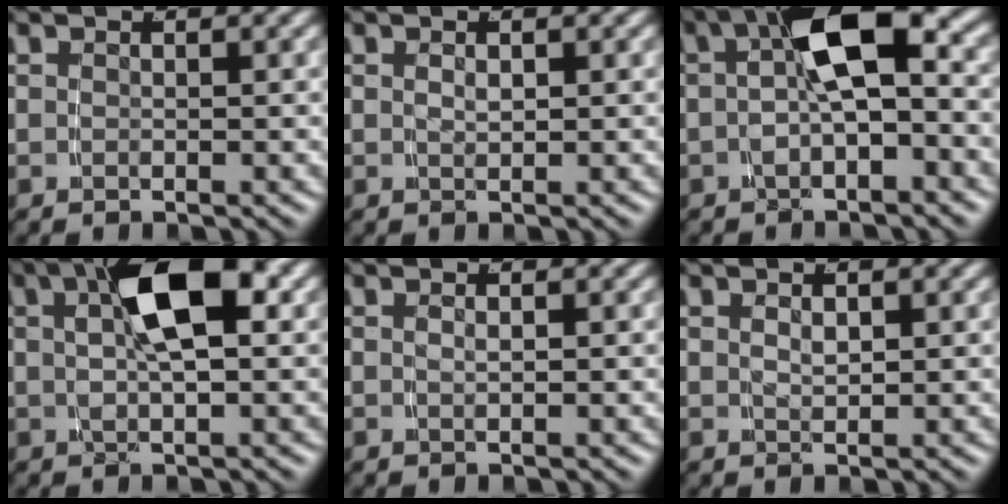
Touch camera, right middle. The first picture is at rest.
{"total": 0.8, "force": [0.1, -0.3, 0.7], "torque": [-0.006, -0.002, 0.008]}
{"total": 6.9, "force": [-0.3, 2.7, 6.3], "torque": [-0.099, 0.010, -0.005]}
{"total": 8.3, "force": [1.4, 3.1, 7.5], "torque": [-0.123, 0.014, 0.025]}
{"total": 0.8, "force": [-0.1, -0.6, 0.5], "torque": [-0.007, -0.001, 0.003]}
{"total": 1.0, "force": [0.3, -0.2, 0.9], "torque": [-0.009, -0.002, 0.013]}